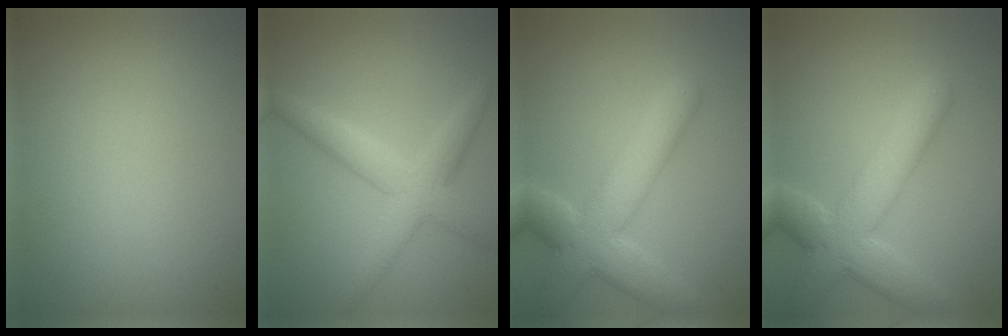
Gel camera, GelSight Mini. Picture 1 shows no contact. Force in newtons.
{"total": 4.4, "press": 4.4, "slide": 0.0}
{"total": 7.2, "press": 7.2, "slide": 0.7}
{"total": 7.2, "press": 7.2, "slide": 0.7}